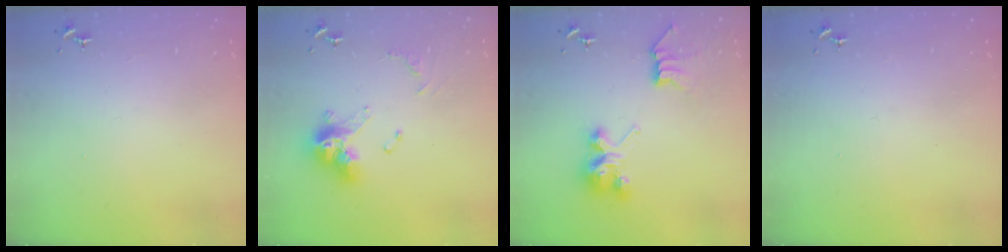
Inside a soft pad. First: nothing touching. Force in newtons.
{"total": 15.1, "press": 15.0, "slide": 1.4}
{"total": 8.2, "press": 8.2, "slide": 0.1}
{"total": 0.0}